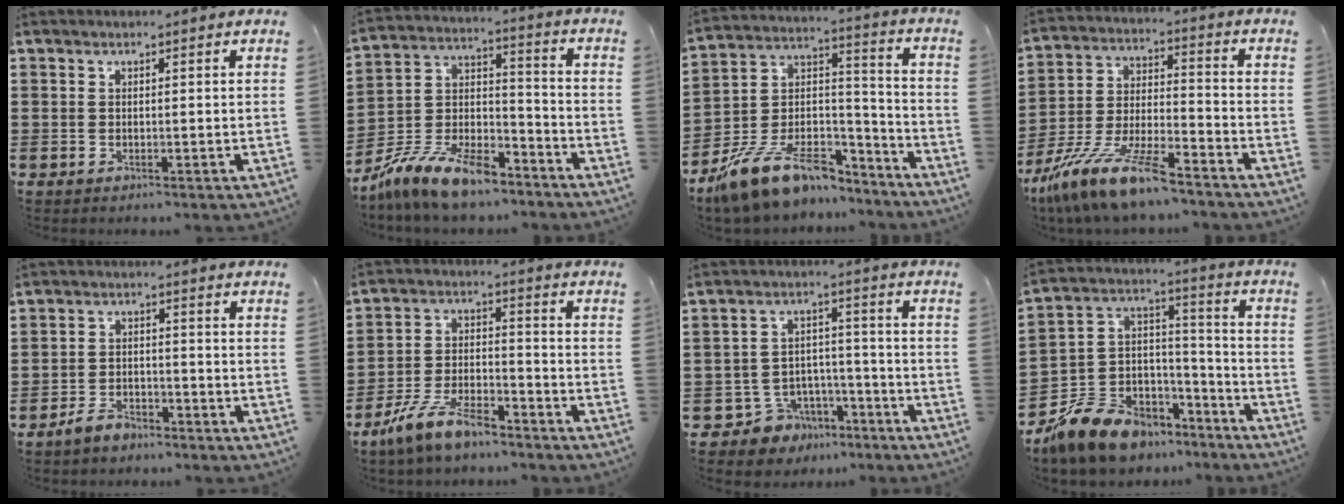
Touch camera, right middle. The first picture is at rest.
{"total": 11.6, "force": [-9.6, 3.1, 5.6], "torque": [-0.126, 0.024, -0.195]}
{"total": 12.5, "force": [-9.3, 6.1, 5.7], "torque": [-0.128, 0.020, -0.171]}
{"total": 12.5, "force": [-10.3, 1.5, 7.0], "torque": [-0.146, 0.017, -0.200]}
{"total": 3.3, "force": [-3.0, 1.2, 0.9], "torque": [-0.019, 0.010, -0.061]}
{"total": 9.0, "force": [-7.3, 2.4, 4.7], "torque": [-0.108, 0.009, -0.146]}
{"total": 6.0, "force": [-4.8, 3.4, 0.7], "torque": [-0.033, 0.014, -0.095]}
{"total": 10.1, "force": [-8.4, 5.2, 2.0], "torque": [-0.070, 0.013, -0.164]}